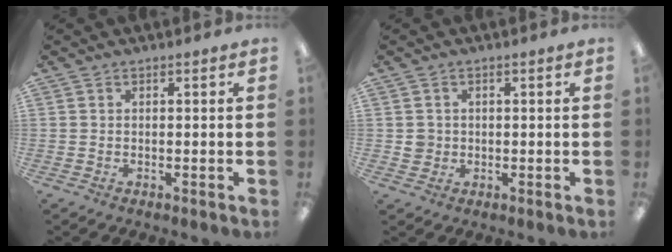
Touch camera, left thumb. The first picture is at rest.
{"total": 2.8, "force": [0.3, 2.8, 0.5], "torque": [-0.006, 0.002, 0.002]}